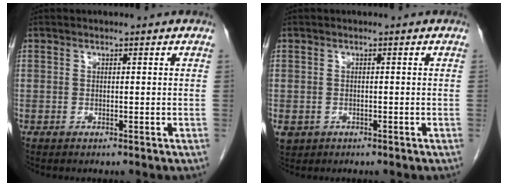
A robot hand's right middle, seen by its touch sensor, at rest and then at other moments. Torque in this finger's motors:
{"motor_torque": [0.39, -0.27, 0.26, 0.04]}